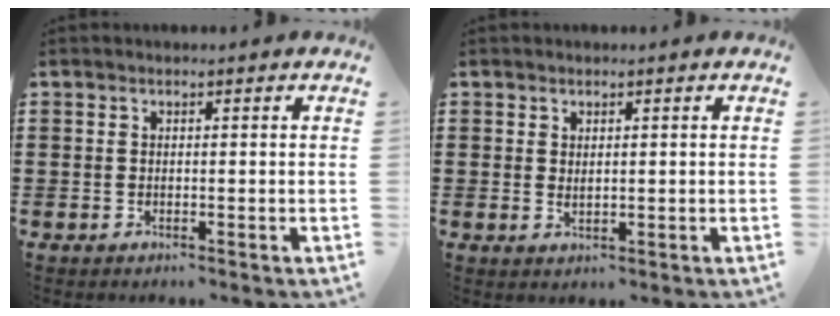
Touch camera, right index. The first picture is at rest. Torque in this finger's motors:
{"motor_torque": [0.77, 1.37, -0.03, 0.00]}